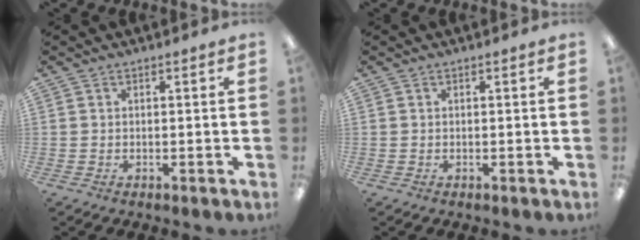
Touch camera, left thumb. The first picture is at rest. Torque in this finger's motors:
{"motor_torque": [0.00, 0.00, 0.09, -0.10, 0.00]}